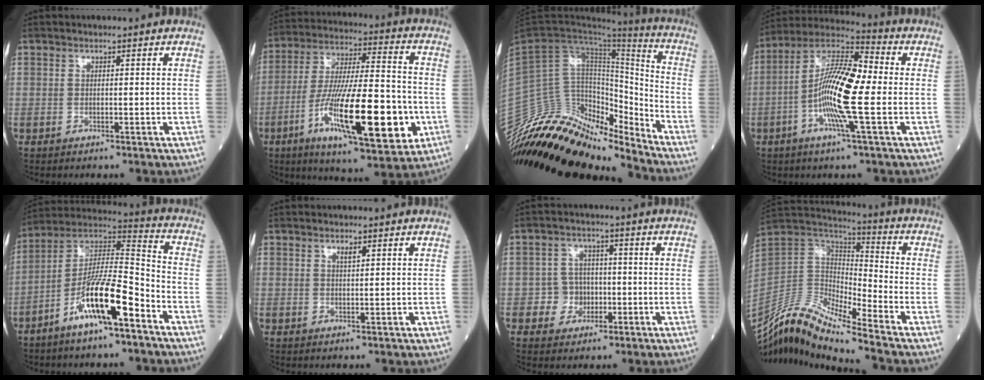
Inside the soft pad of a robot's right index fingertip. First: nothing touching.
{"total": 21.8, "force": [-6.8, 4.2, 20.3], "torque": [-0.353, -0.019, -0.108]}
{"total": 18.4, "force": [-17.7, 2.5, 4.6], "torque": [-0.079, 0.082, -0.303]}
{"total": 13.9, "force": [-2.1, 1.5, 13.7], "torque": [-0.261, 0.010, -0.051]}
{"total": 14.1, "force": [-7.3, 2.0, 11.9], "torque": [-0.222, 0.005, -0.133]}
{"total": 1.1, "force": [0.7, 0.2, 0.8], "torque": [-0.016, -0.002, 0.013]}
{"total": 4.4, "force": [-1.1, 4.2, 0.7], "torque": [-0.006, 0.012, -0.018]}
{"total": 13.3, "force": [-11.9, 0.5, 6.1], "torque": [-0.122, 0.036, -0.226]}